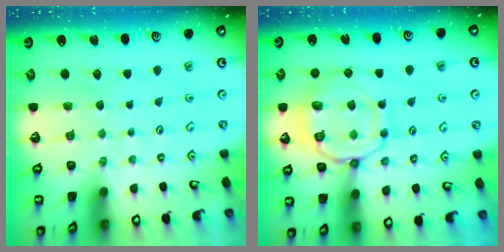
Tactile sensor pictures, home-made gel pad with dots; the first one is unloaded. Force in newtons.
{"total": 13.5, "press": 13.4, "slide": 1.3}